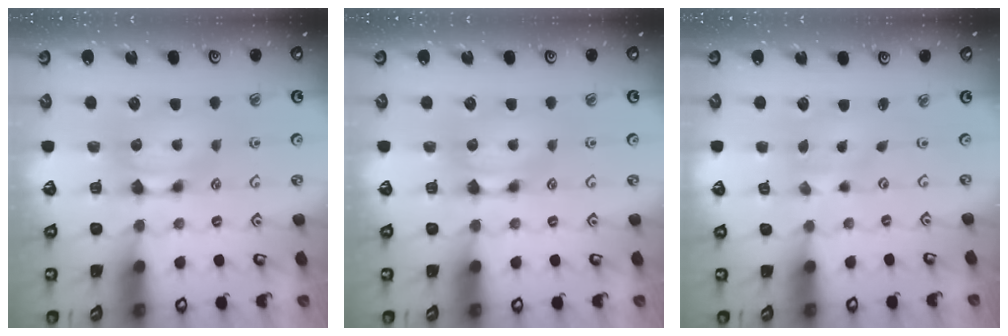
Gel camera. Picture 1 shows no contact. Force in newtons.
{"total": 0.0}
{"total": 2.7, "press": 2.6, "slide": 1.0}